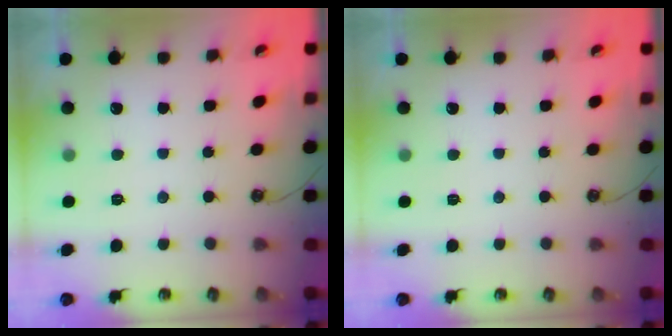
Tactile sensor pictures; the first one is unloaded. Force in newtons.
{"total": 0.0}